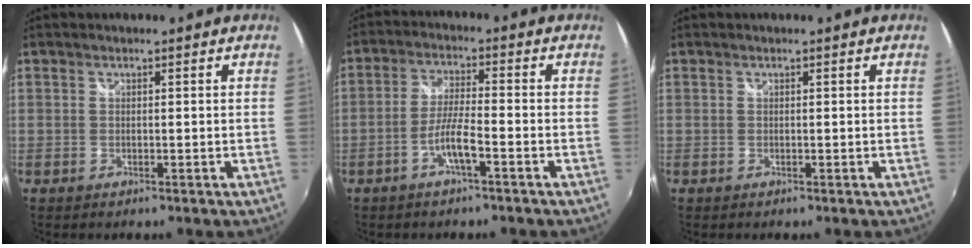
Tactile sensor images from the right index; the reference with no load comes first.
{"total": 5.2, "force": [-2.7, 0.3, 4.4], "torque": [-0.092, 0.001, -0.051]}
{"total": 0.0}